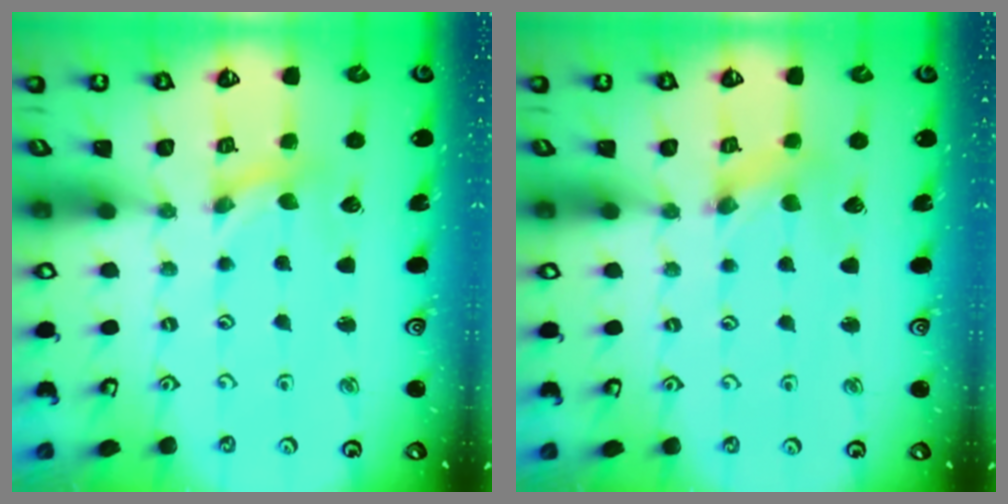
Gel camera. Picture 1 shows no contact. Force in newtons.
{"total": 0.8, "press": 0.7, "slide": 0.3}